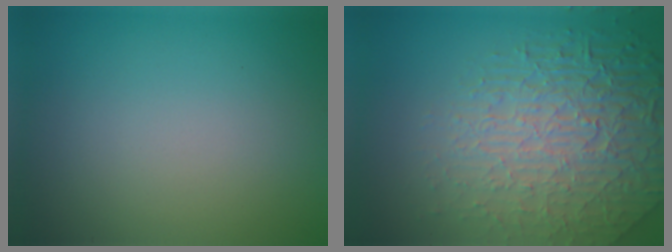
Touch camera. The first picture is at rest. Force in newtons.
{"total": 9.0, "press": 6.1, "slide": 6.6}